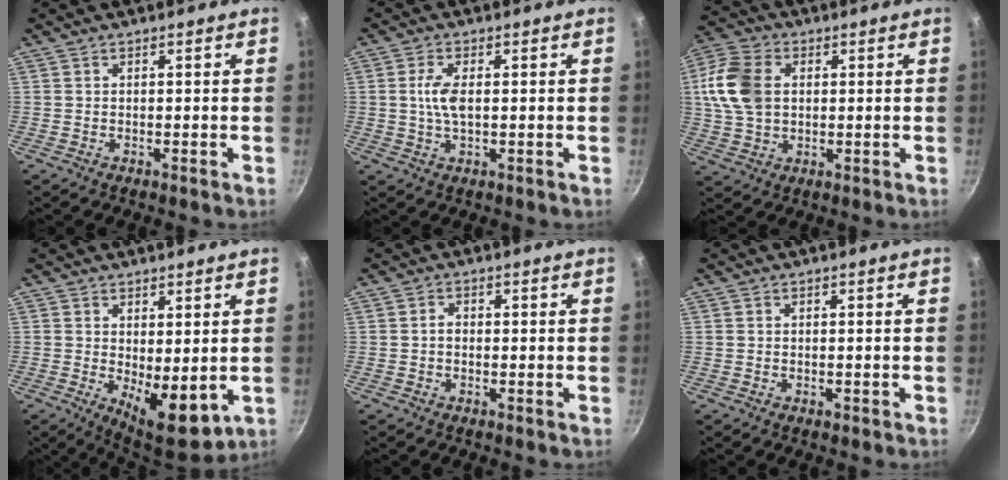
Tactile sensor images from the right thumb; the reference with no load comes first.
{"total": 4.6, "force": [0.4, 1.8, 4.2], "torque": [-0.092, 0.001, 0.008]}
{"total": 12.2, "force": [1.9, 8.5, 8.5], "torque": [-0.158, 0.009, 0.029]}
{"total": 9.4, "force": [-0.1, 4.1, 8.4], "torque": [-0.101, -0.021, 0.012]}
{"total": 1.2, "force": [-0.2, 0.9, 0.8], "torque": [-0.011, 0.006, -0.004]}
{"total": 0.6, "force": [-0.3, 0.4, 0.4], "torque": [-0.004, 0.002, -0.005]}